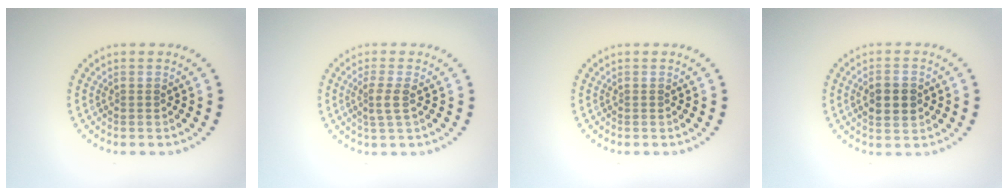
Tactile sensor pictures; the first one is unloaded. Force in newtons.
{"total": 1.9, "press": 1.5, "slide": 1.2}
{"total": 0.0}
{"total": 2.9, "press": 2.9, "slide": 0.3}